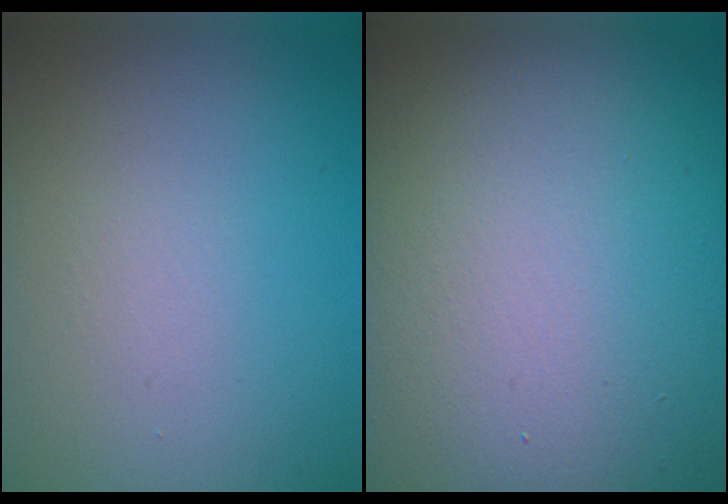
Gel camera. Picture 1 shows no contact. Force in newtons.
{"total": 23.2, "press": 23.2, "slide": 1.1}